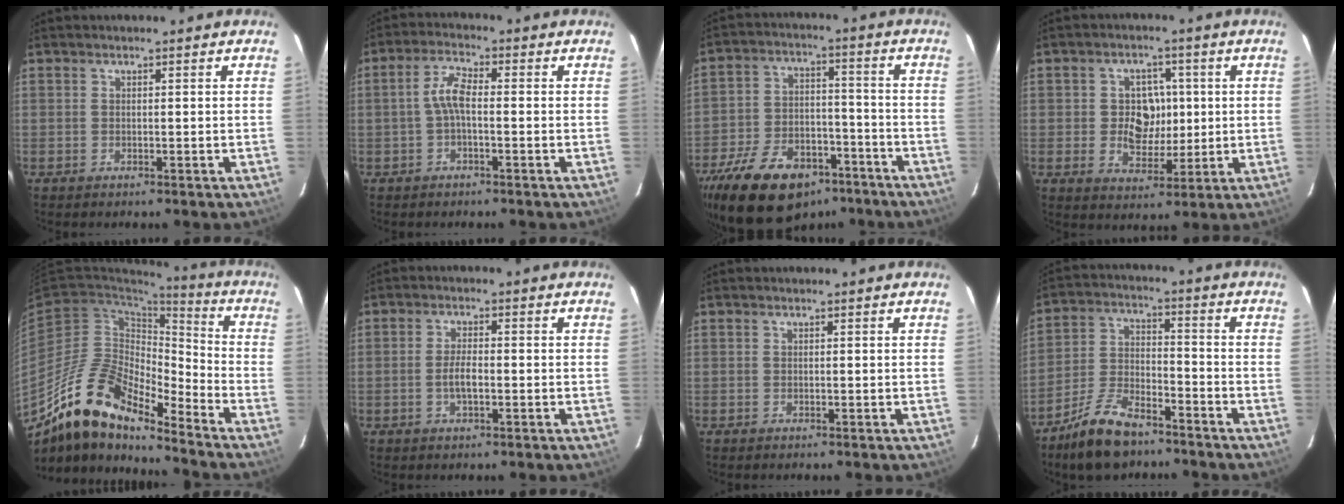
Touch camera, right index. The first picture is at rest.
{"total": 4.0, "force": [-0.8, 1.2, 3.7], "torque": [-0.082, 0.014, -0.018]}
{"total": 23.4, "force": [-15.6, 12.5, 12.3], "torque": [-0.259, 0.000, -0.235]}
{"total": 7.7, "force": [0.1, 6.4, 4.3], "torque": [-0.082, 0.012, 0.008]}
{"total": 17.3, "force": [-14.0, 4.6, 9.0], "torque": [-0.156, -0.006, -0.270]}
{"total": 3.4, "force": [-1.0, 1.1, 3.1], "torque": [-0.063, -0.001, -0.017]}
{"total": 0.0}
{"total": 12.1, "force": [-9.1, 4.6, 6.4], "torque": [-0.142, 0.003, -0.171]}